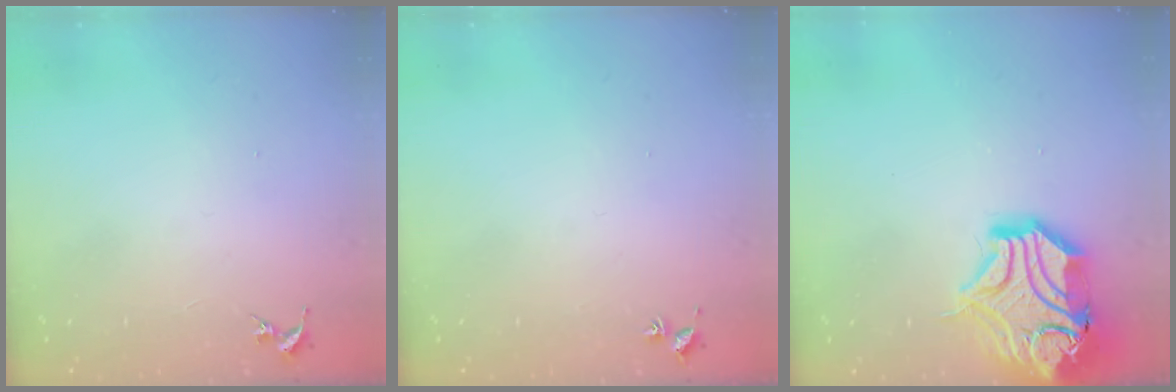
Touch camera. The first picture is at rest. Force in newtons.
{"total": 1.7, "press": 1.7, "slide": 0.2}
{"total": 21.7, "press": 21.5, "slide": 2.9}